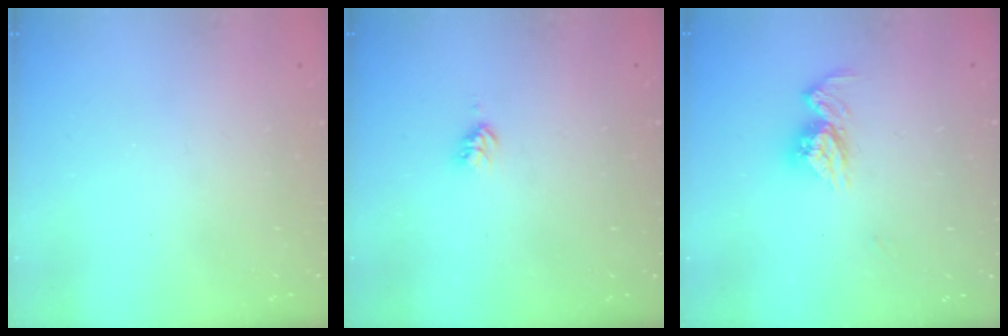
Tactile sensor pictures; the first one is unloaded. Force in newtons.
{"total": 2.8, "press": 2.8, "slide": 0.2}
{"total": 10.0, "press": 10.0, "slide": 0.8}